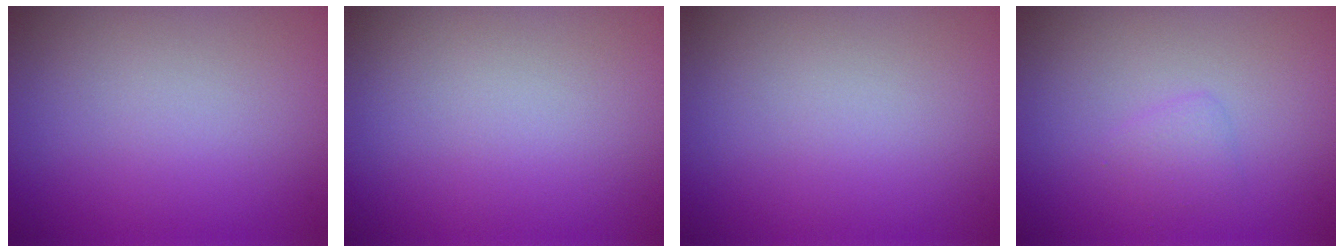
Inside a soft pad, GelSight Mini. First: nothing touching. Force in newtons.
{"total": 0.0}
{"total": 0.0}
{"total": 1.1, "press": 1.1, "slide": 0.0}